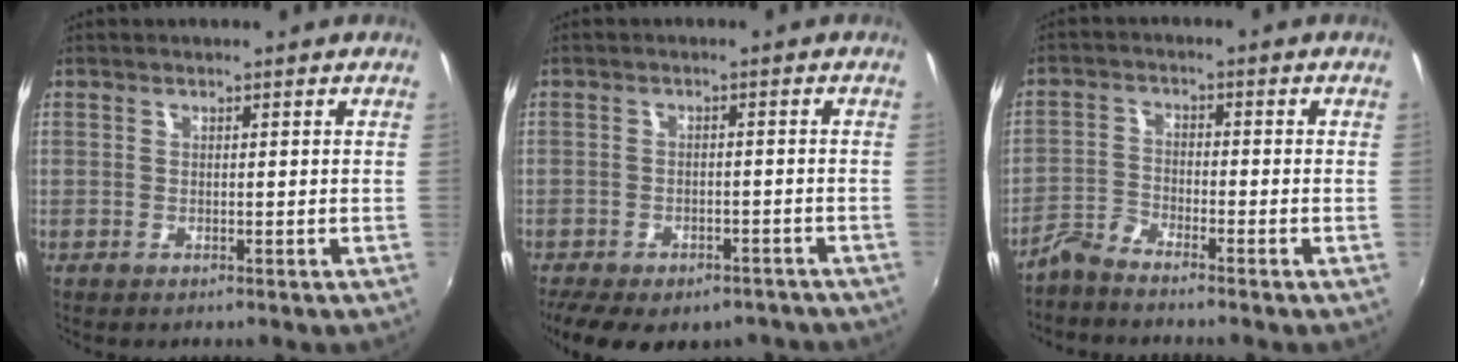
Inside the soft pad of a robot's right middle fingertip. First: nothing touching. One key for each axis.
{"total": 15.4, "fx": -11.5, "fy": 6.9, "fz": 7.5, "tx": -0.161, "ty": -0.029, "tz": -0.153}
{"total": 3.4, "fx": -3.3, "fy": 0.2, "fz": 0.8, "tx": -0.023, "ty": 0.000, "tz": -0.071}